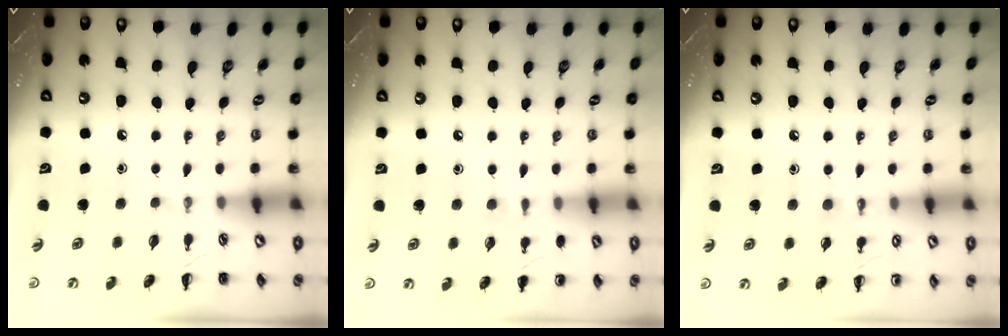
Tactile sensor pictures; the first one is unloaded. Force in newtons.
{"total": 5.4, "press": 5.2, "slide": 1.7}
{"total": 6.3, "press": 6.0, "slide": 1.6}